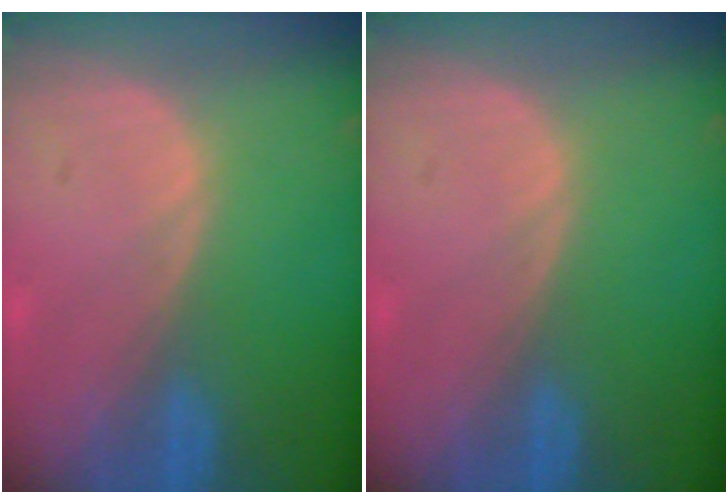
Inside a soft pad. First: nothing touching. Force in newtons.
{"total": 0.0}